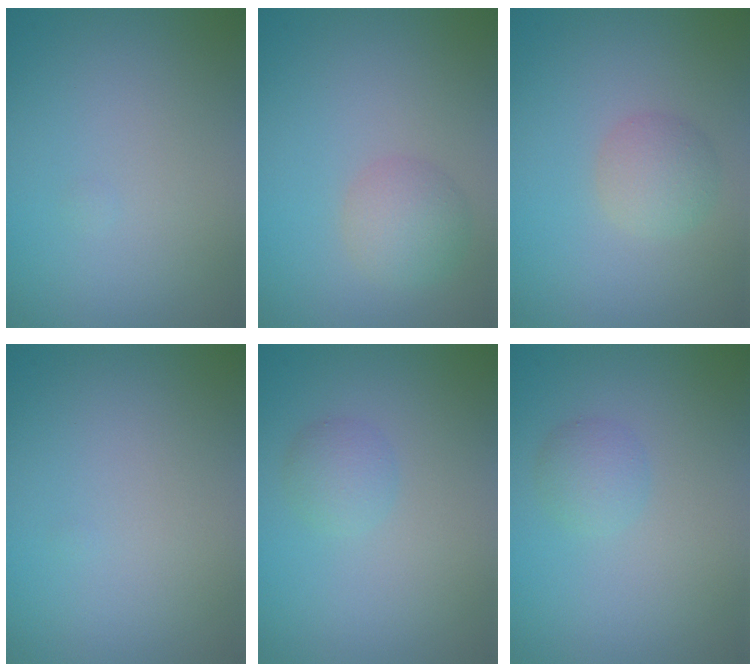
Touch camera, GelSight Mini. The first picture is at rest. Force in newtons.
{"total": 2.6, "press": 2.6, "slide": 0.1}
{"total": 2.3, "press": 2.3, "slide": 0.0}
{"total": 0.0}
{"total": 1.6, "press": 1.6, "slide": 0.0}
{"total": 1.6, "press": 1.6, "slide": 0.0}